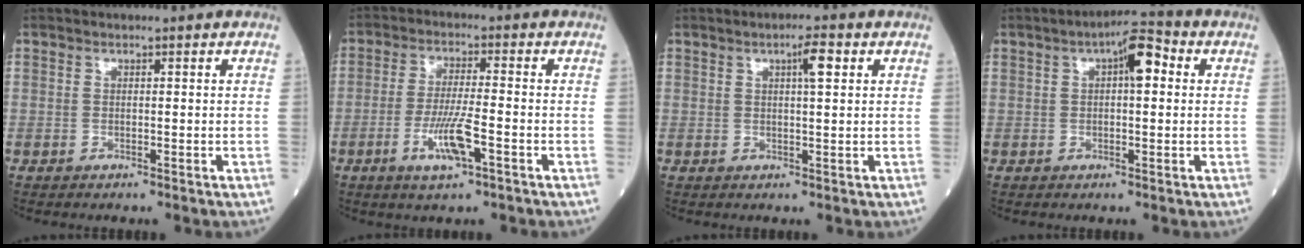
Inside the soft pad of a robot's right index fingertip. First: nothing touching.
{"total": 6.9, "force": [-2.8, 0.6, 6.3], "torque": [-0.129, -0.007, -0.049]}
{"total": 3.2, "force": [1.3, 0.3, 2.9], "torque": [-0.050, 0.005, 0.020]}
{"total": 5.7, "force": [1.6, 1.7, 5.2], "torque": [-0.081, 0.022, 0.019]}